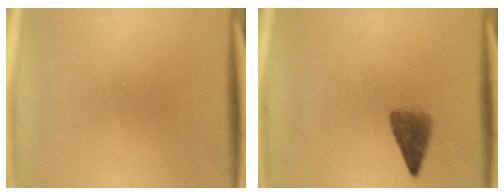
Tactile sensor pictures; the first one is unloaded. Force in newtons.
{"total": 2.7}